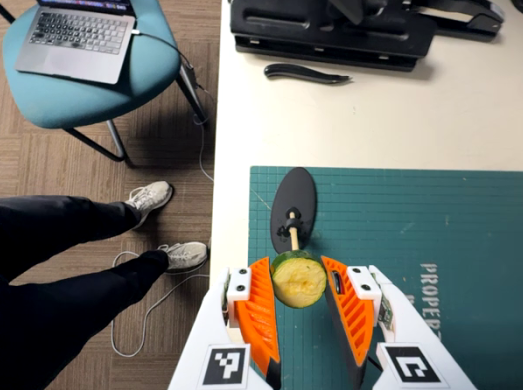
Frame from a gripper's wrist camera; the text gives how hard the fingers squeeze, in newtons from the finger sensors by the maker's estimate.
{"total": 8.8, "left": 8.3, "right": 9.4}